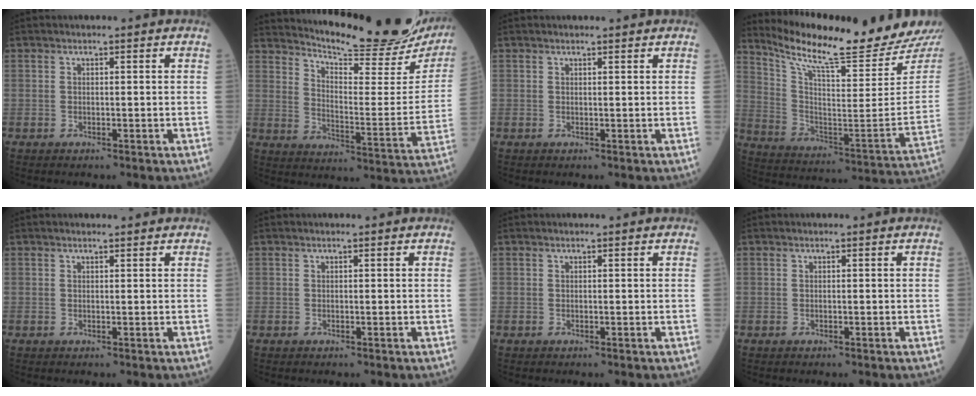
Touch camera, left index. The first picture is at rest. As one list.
[{"total": 24.2, "force": [22.3, 2.5, 8.8], "torque": [-0.142, -0.079, 0.288]}, {"total": 1.2, "force": [1.2, 0.0, 0.3], "torque": [-0.007, 0.007, 0.018]}, {"total": 21.3, "force": [19.7, -0.6, 8.1], "torque": [-0.154, -0.095, 0.295]}, {"total": 1.5, "force": [1.4, 0.0, 0.4], "torque": [-0.009, 0.007, 0.020]}, {"total": 0.0}, {"total": 0.0}, {"total": 0.0}]